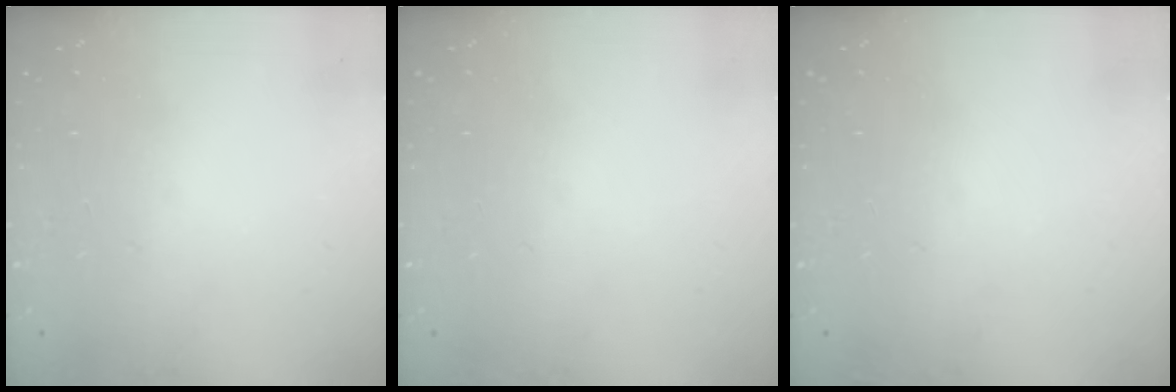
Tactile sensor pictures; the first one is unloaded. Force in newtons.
{"total": 2.8, "press": 2.2, "slide": 1.7}
{"total": 2.3, "press": 2.2, "slide": 0.8}